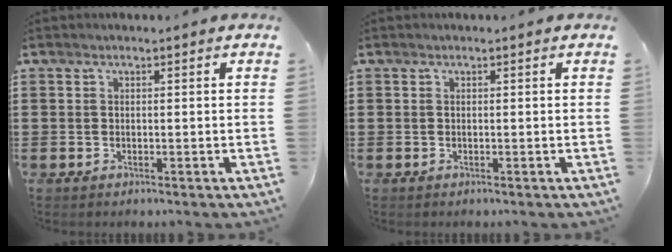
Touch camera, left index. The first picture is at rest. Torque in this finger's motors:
{"motor_torque": [0.01, 0.00, -0.01, -0.01]}